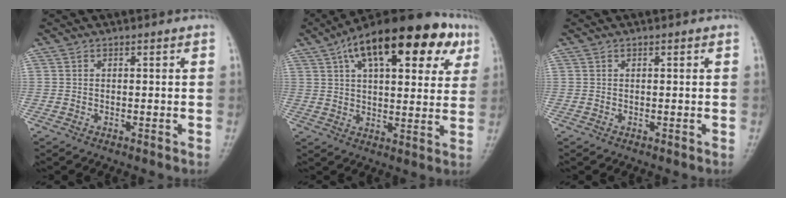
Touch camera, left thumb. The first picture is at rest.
{"total": 22.8, "force": [10.9, 10.1, 17.3], "torque": [-0.237, 0.010, 0.160]}
{"total": 0.0}